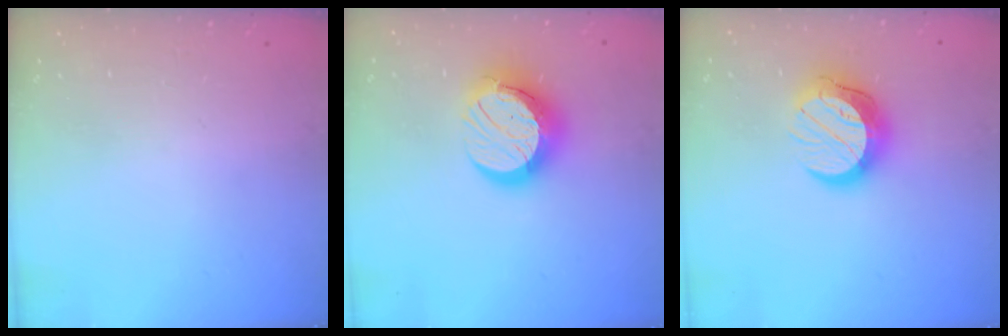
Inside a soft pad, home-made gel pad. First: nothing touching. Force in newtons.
{"total": 14.4, "press": 14.3, "slide": 1.3}
{"total": 13.6, "press": 13.6, "slide": 1.2}